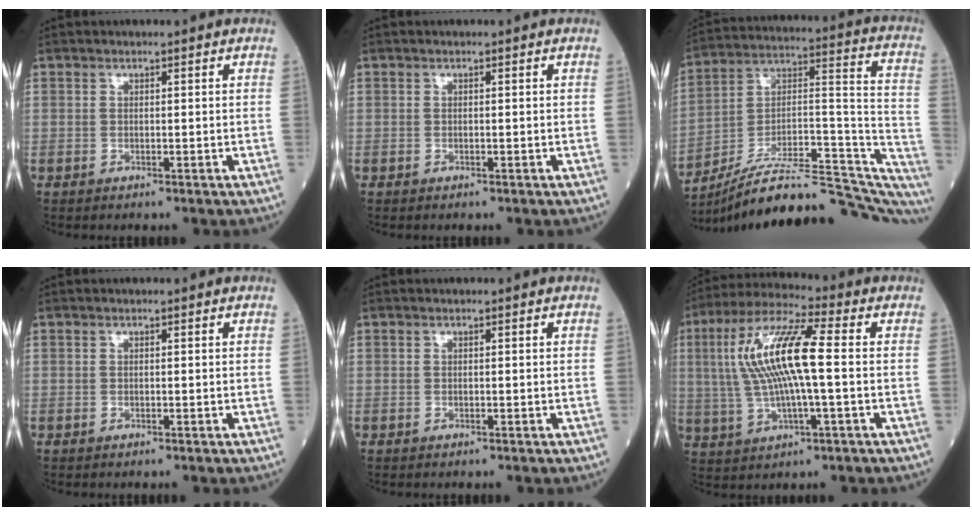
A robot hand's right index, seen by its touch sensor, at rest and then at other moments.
{"total": 0.0}
{"total": 33.4, "force": [-29.0, 5.2, 15.9], "torque": [-0.186, 0.010, -0.415]}
{"total": 0.0}
{"total": 0.0}
{"total": 15.0, "force": [0.9, 3.0, 14.6], "torque": [-0.309, 0.020, 0.017]}